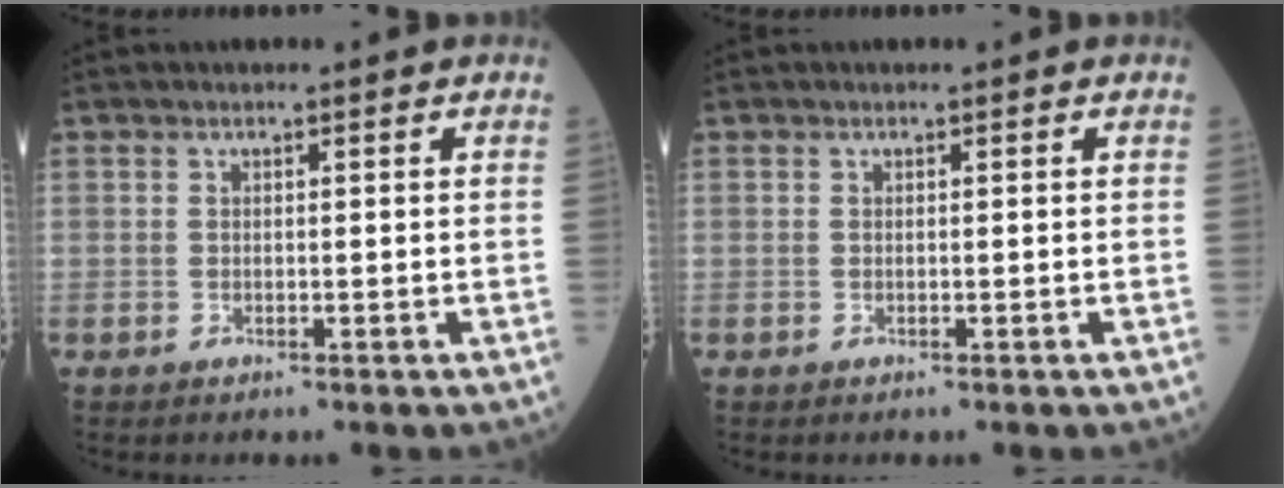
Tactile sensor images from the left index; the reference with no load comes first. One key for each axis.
{"total": 0.0}